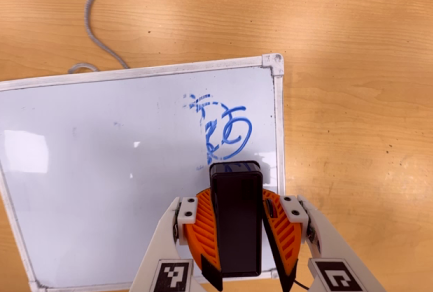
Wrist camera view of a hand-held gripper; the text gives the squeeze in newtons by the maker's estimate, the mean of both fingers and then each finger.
{"total": 10.0, "left": 9.8, "right": 10.1}